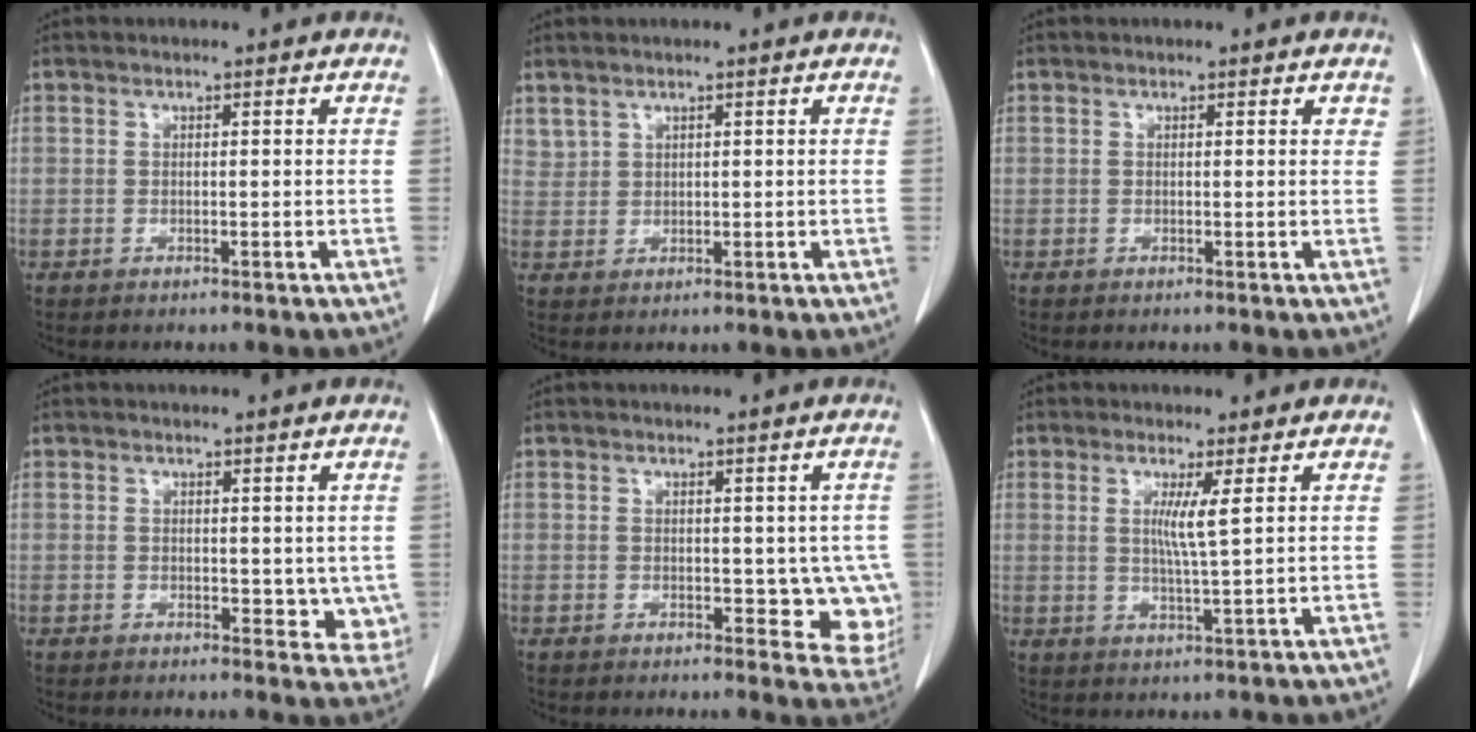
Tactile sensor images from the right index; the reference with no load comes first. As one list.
[{"total": 1.9, "force": [1.4, 1.2, 0.2], "torque": [0.004, 0.006, 0.028]}, {"total": 0.5, "force": [0.2, 0.2, 0.4], "torque": [-0.001, 0.001, -0.002]}, {"total": 4.7, "force": [0.1, 3.1, 3.6], "torque": [-0.020, -0.006, 0.001]}, {"total": 6.8, "force": [-0.7, 4.4, 5.2], "torque": [-0.031, -0.003, -0.006]}, {"total": 3.8, "force": [1.1, -0.6, 3.5], "torque": [-0.069, -0.008, 0.019]}]